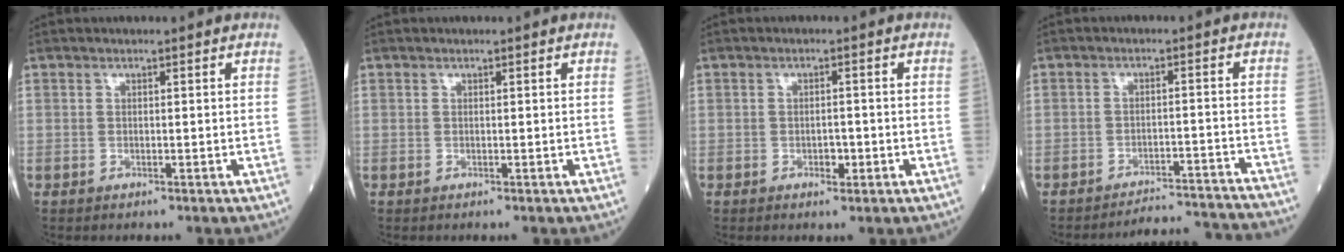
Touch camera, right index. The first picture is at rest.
{"total": 0.0}
{"total": 2.7, "force": [-1.0, 1.3, 2.1], "torque": [-0.030, 0.005, -0.009]}
{"total": 10.1, "force": [-10.1, -0.5, -0.2], "torque": [0.015, 0.016, -0.128]}